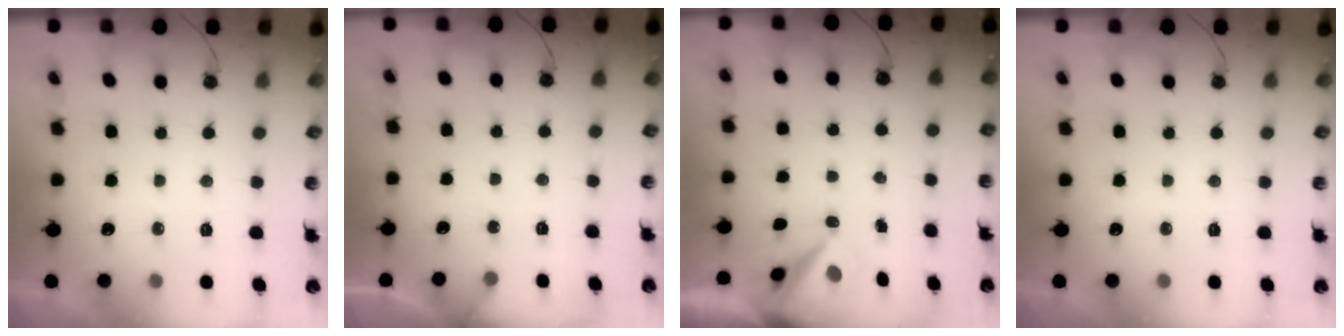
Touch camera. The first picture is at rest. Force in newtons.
{"total": 2.5, "press": 2.5, "slide": 0.3}
{"total": 7.4, "press": 7.4, "slide": 1.0}
{"total": 0.0}